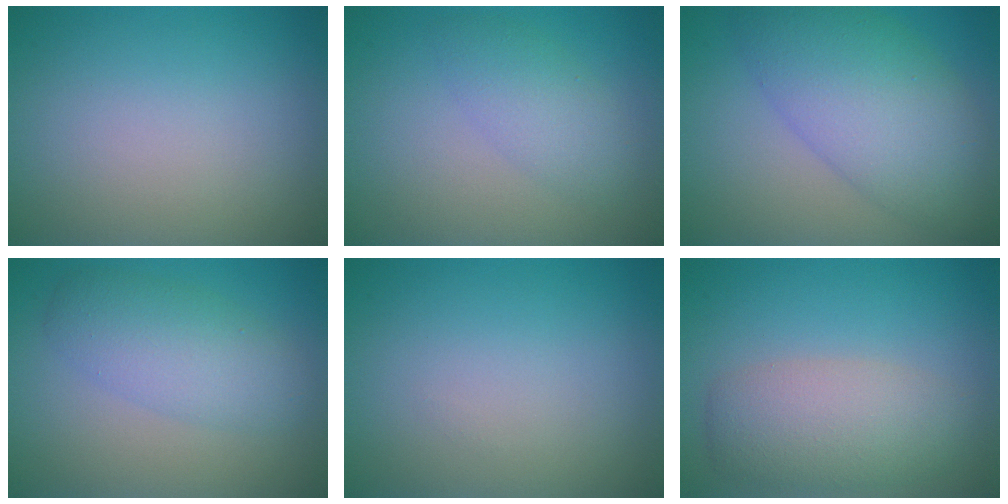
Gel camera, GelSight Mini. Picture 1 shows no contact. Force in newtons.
{"total": 2.8, "press": 2.8, "slide": 0.2}
{"total": 8.1, "press": 8.1, "slide": 0.1}
{"total": 4.1, "press": 4.1, "slide": 0.1}
{"total": 0.0}
{"total": 4.8, "press": 4.8, "slide": 0.2}